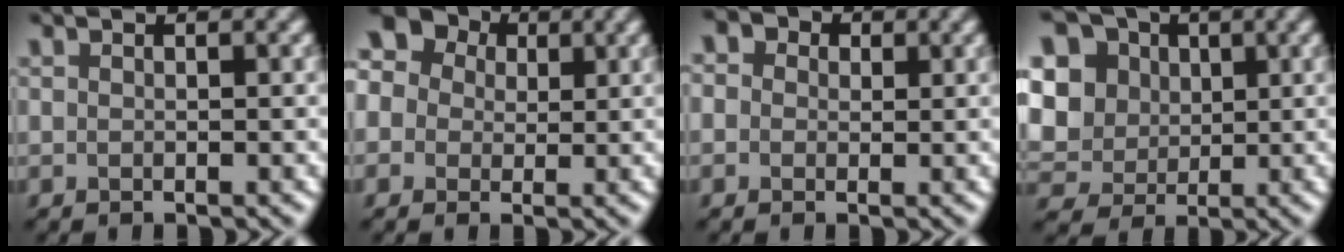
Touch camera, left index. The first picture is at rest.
{"total": 10.2, "force": [3.6, 8.1, 5.0], "torque": [-0.103, 0.041, 0.029]}
{"total": 6.4, "force": [2.8, 4.8, 3.1], "torque": [-0.064, 0.032, 0.009]}
{"total": 12.8, "force": [3.7, 10.7, 5.9], "torque": [-0.164, 0.022, 0.063]}